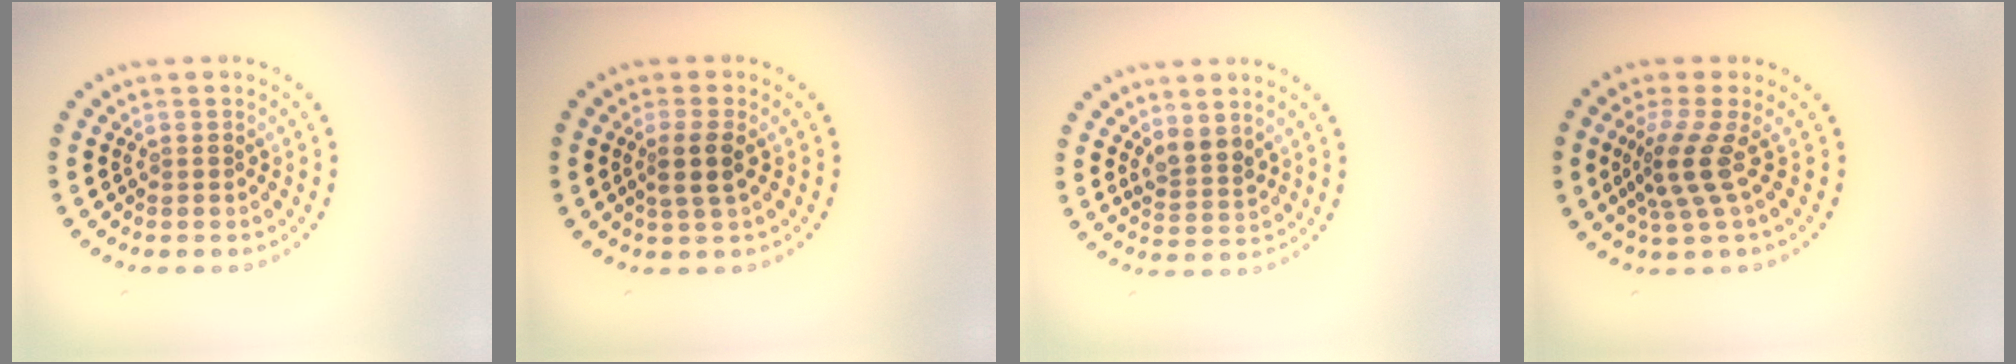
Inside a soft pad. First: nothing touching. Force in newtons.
{"total": 2.2, "press": 1.9, "slide": 1.1}
{"total": 2.2, "press": 1.9, "slide": 1.2}
{"total": 3.2, "press": 2.2, "slide": 2.4}